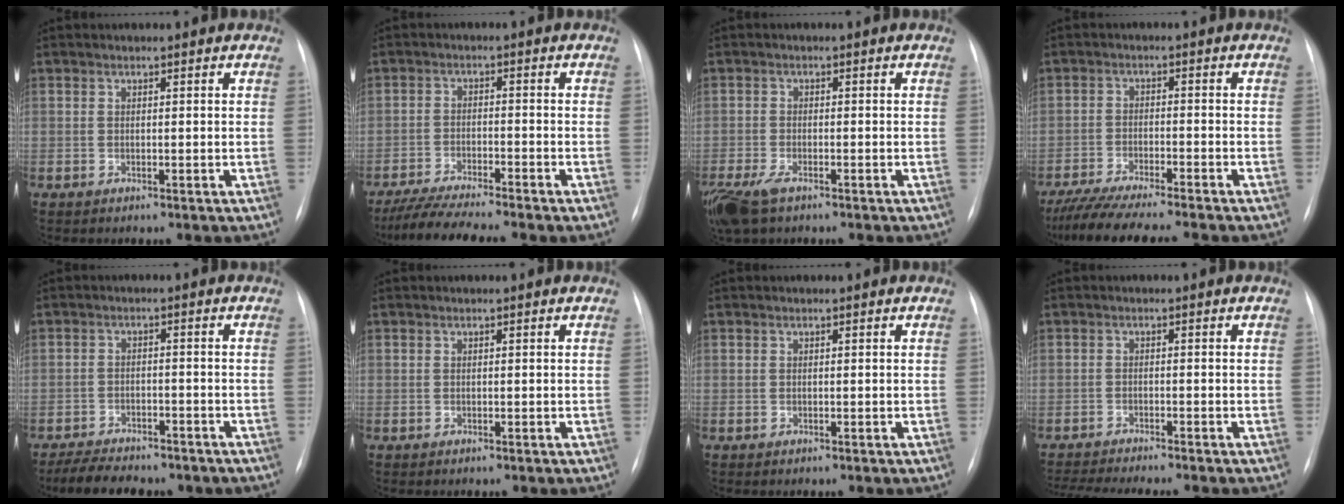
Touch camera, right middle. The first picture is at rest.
{"total": 8.2, "force": [-7.1, -0.7, 4.2], "torque": [-0.070, -0.026, -0.121]}
{"total": 6.7, "force": [-4.4, 2.6, 4.4], "torque": [-0.093, -0.016, -0.080]}
{"total": 11.1, "force": [-9.6, -0.2, 5.5], "torque": [-0.082, -0.027, -0.154]}
{"total": 9.9, "force": [-8.2, 3.4, 4.3], "torque": [-0.071, 0.000, -0.113]}
{"total": 0.0}
{"total": 0.0}
{"total": 10.4, "force": [-9.2, -0.1, 4.8], "torque": [-0.062, -0.010, -0.139]}